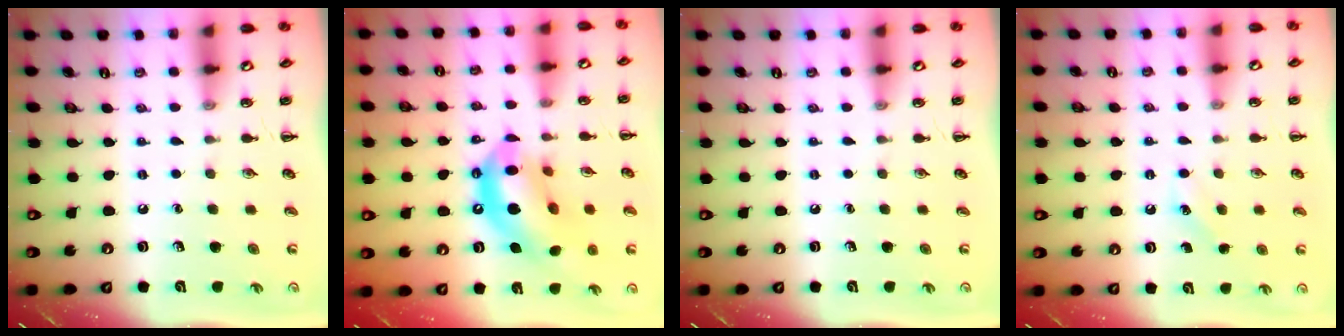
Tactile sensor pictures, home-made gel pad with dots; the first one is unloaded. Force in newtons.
{"total": 16.5, "press": 15.9, "slide": 4.3}
{"total": 0.0}
{"total": 4.1, "press": 4.0, "slide": 1.1}